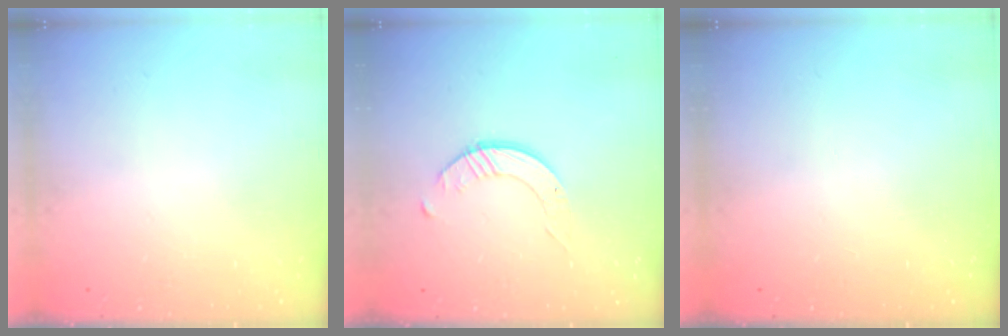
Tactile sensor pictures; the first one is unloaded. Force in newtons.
{"total": 1.6, "press": 1.6, "slide": 0.2}
{"total": 0.0}